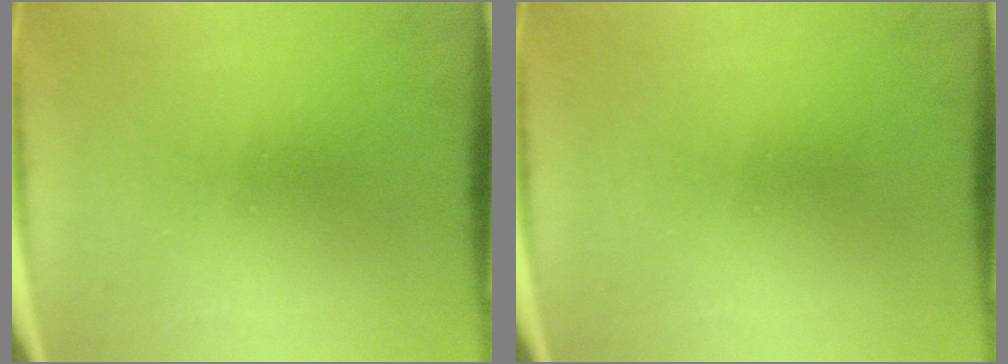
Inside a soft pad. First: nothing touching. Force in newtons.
{"total": 0.0}